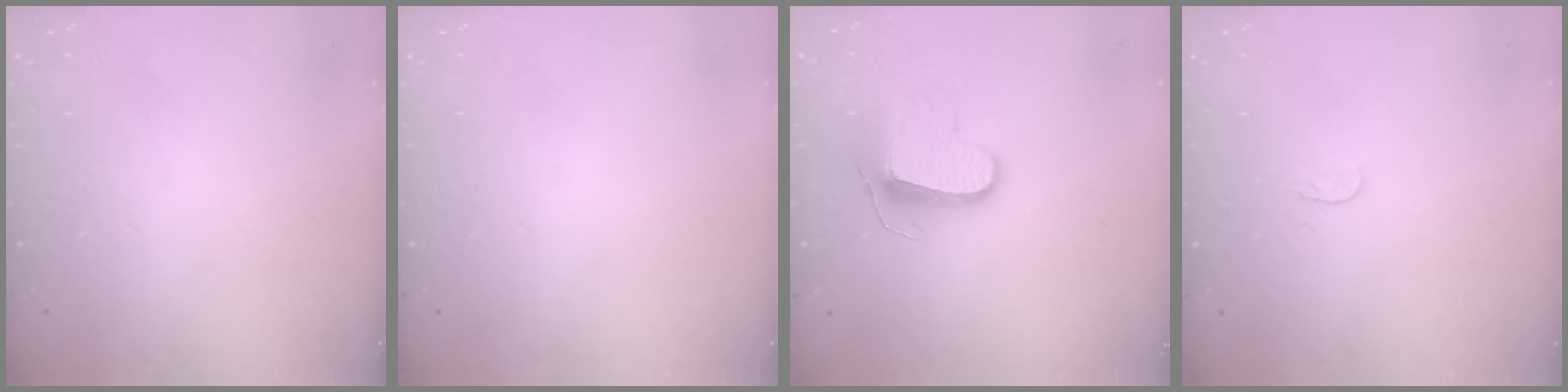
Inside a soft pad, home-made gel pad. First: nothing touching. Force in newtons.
{"total": 0.0}
{"total": 9.5, "press": 9.5, "slide": 0.4}
{"total": 3.3, "press": 3.3, "slide": 0.3}